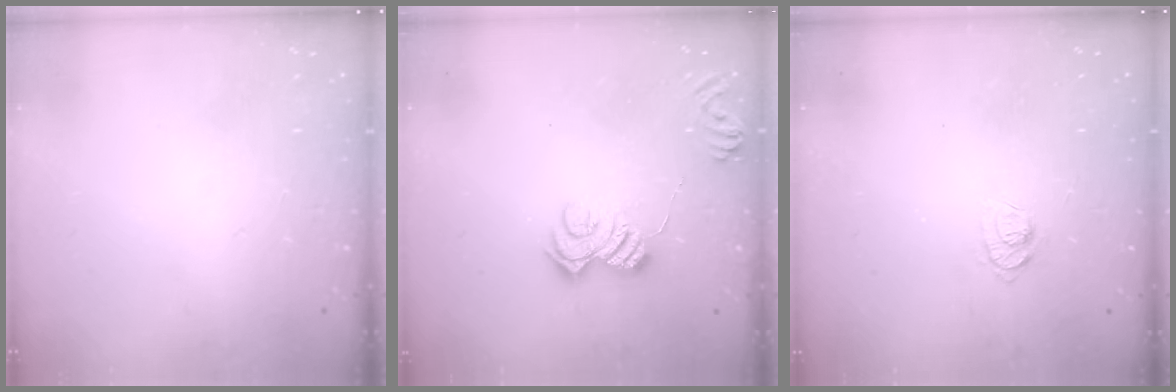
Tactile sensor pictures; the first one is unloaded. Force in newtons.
{"total": 9.6, "press": 9.6, "slide": 0.4}
{"total": 7.2, "press": 7.1, "slide": 1.3}